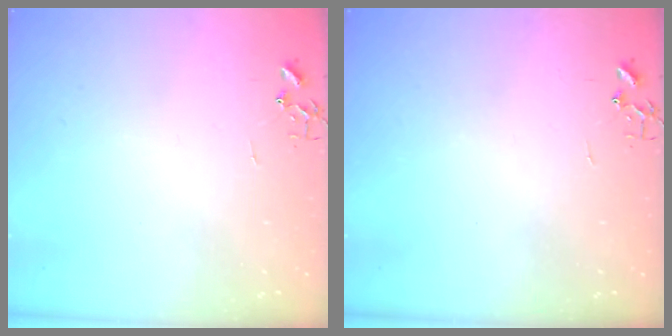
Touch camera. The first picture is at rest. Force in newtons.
{"total": 0.0}